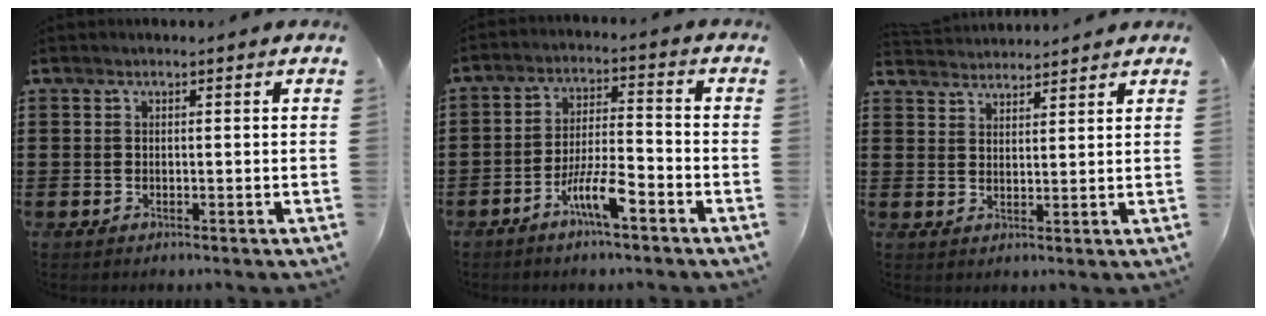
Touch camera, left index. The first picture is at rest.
{"total": 7.4, "force": [-4.5, 1.5, 5.7], "torque": [-0.118, 0.001, -0.086]}
{"total": 2.9, "force": [2.8, -0.1, -0.4], "torque": [-0.002, -0.009, 0.055]}